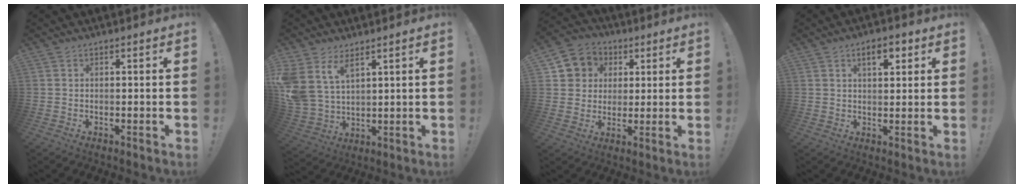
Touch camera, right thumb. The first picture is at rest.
{"total": 9.5, "force": [6.0, 5.5, 4.9], "torque": [-0.111, -0.036, 0.120]}
{"total": 8.4, "force": [1.9, 8.0, 1.8], "torque": [-0.026, -0.005, 0.043]}
{"total": 5.7, "force": [2.9, 2.5, 4.2], "torque": [-0.052, -0.005, 0.043]}